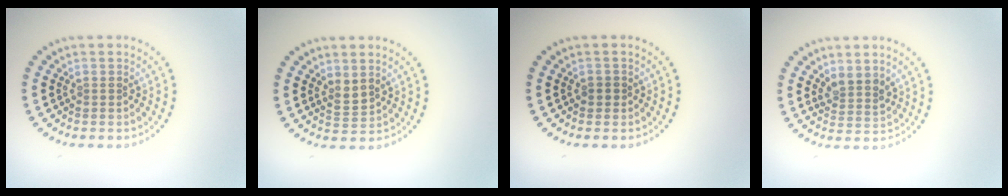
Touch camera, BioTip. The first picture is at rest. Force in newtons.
{"total": 1.4, "press": 1.2, "slide": 0.7}
{"total": 0.9, "press": 0.9, "slide": 0.2}
{"total": 2.1, "press": 1.7, "slide": 1.2}